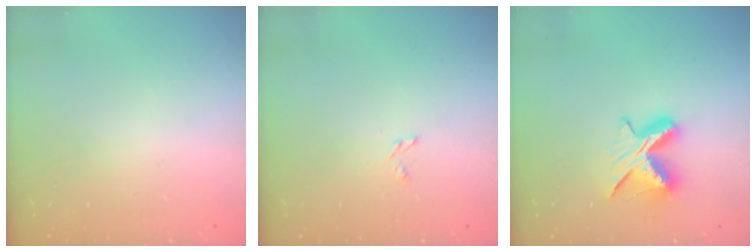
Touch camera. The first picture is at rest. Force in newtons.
{"total": 2.4, "press": 2.3, "slide": 0.3}
{"total": 9.3, "press": 9.3, "slide": 1.0}